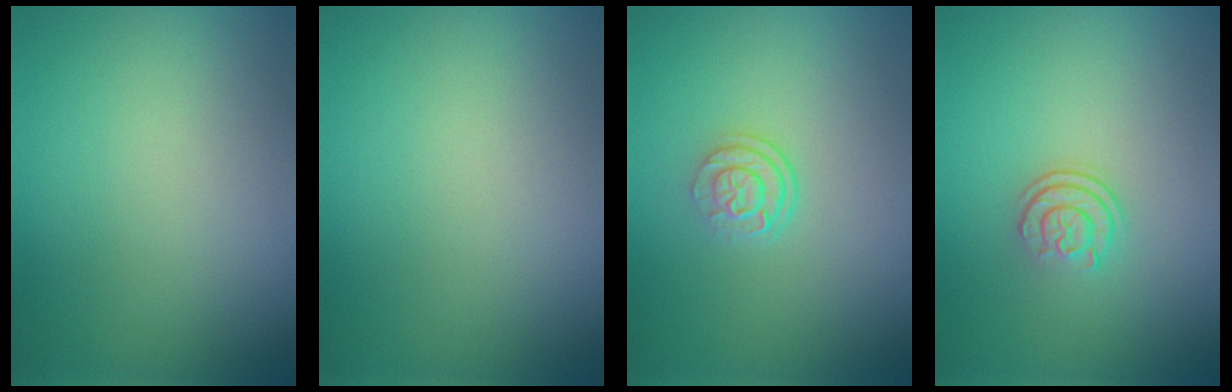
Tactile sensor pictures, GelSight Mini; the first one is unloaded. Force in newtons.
{"total": 0.0}
{"total": 2.5, "press": 1.8, "slide": 1.7}
{"total": 2.3, "press": 1.7, "slide": 1.6}